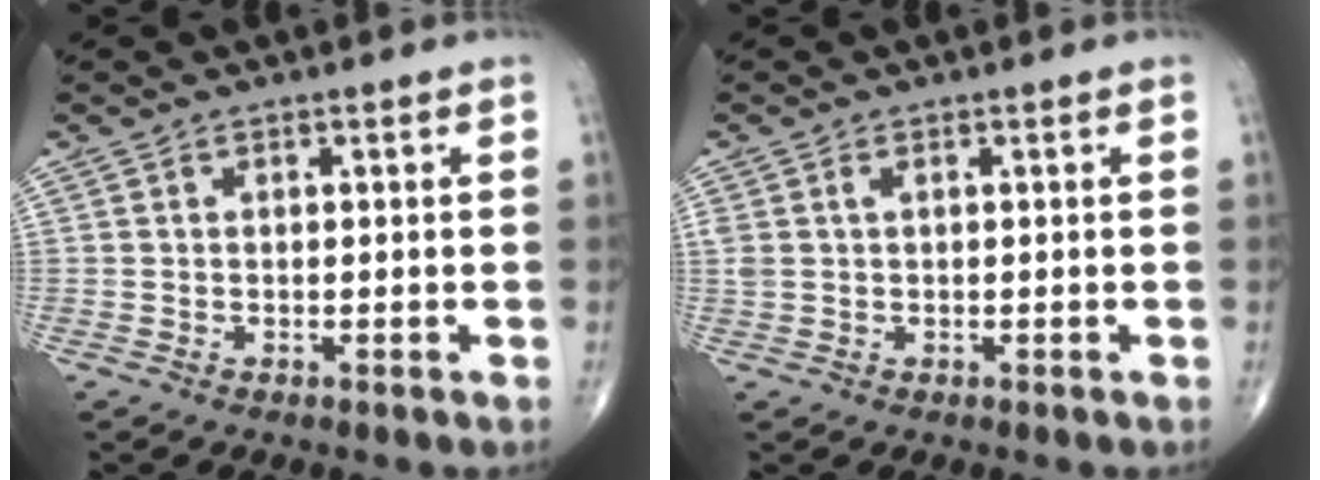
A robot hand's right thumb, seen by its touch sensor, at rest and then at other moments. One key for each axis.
{"total": 1.9, "fx": 0.6, "fy": 1.1, "fz": 1.5, "tx": -0.050, "ty": 0.012, "tz": 0.016}